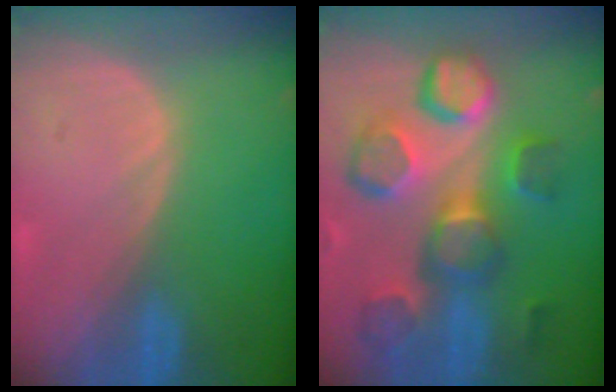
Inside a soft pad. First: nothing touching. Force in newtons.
{"total": 11.9, "press": 10.9, "slide": 4.8}